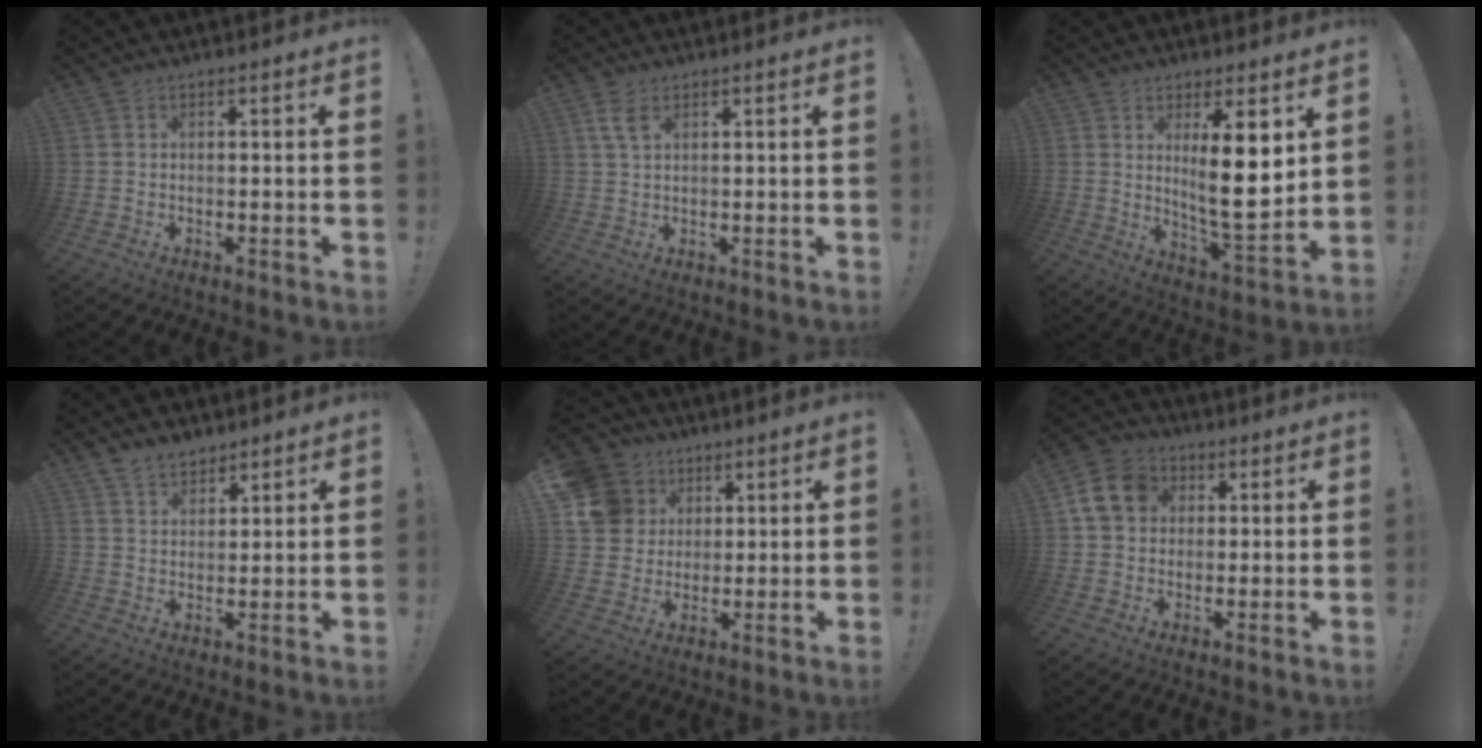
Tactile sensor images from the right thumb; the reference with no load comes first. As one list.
[{"total": 4.4, "force": [2.3, 2.0, 3.2], "torque": [-0.058, -0.005, 0.042]}, {"total": 13.3, "force": [4.2, 3.4, 12.2], "torque": [-0.187, -0.037, 0.062]}, {"total": 6.1, "force": [5.0, 3.1, 1.6], "torque": [-0.030, -0.028, 0.096]}, {"total": 13.2, "force": [4.6, 11.6, 4.4], "torque": [-0.062, -0.016, 0.094]}, {"total": 12.0, "force": [3.1, 9.9, 6.1], "torque": [-0.106, 0.008, 0.068]}]